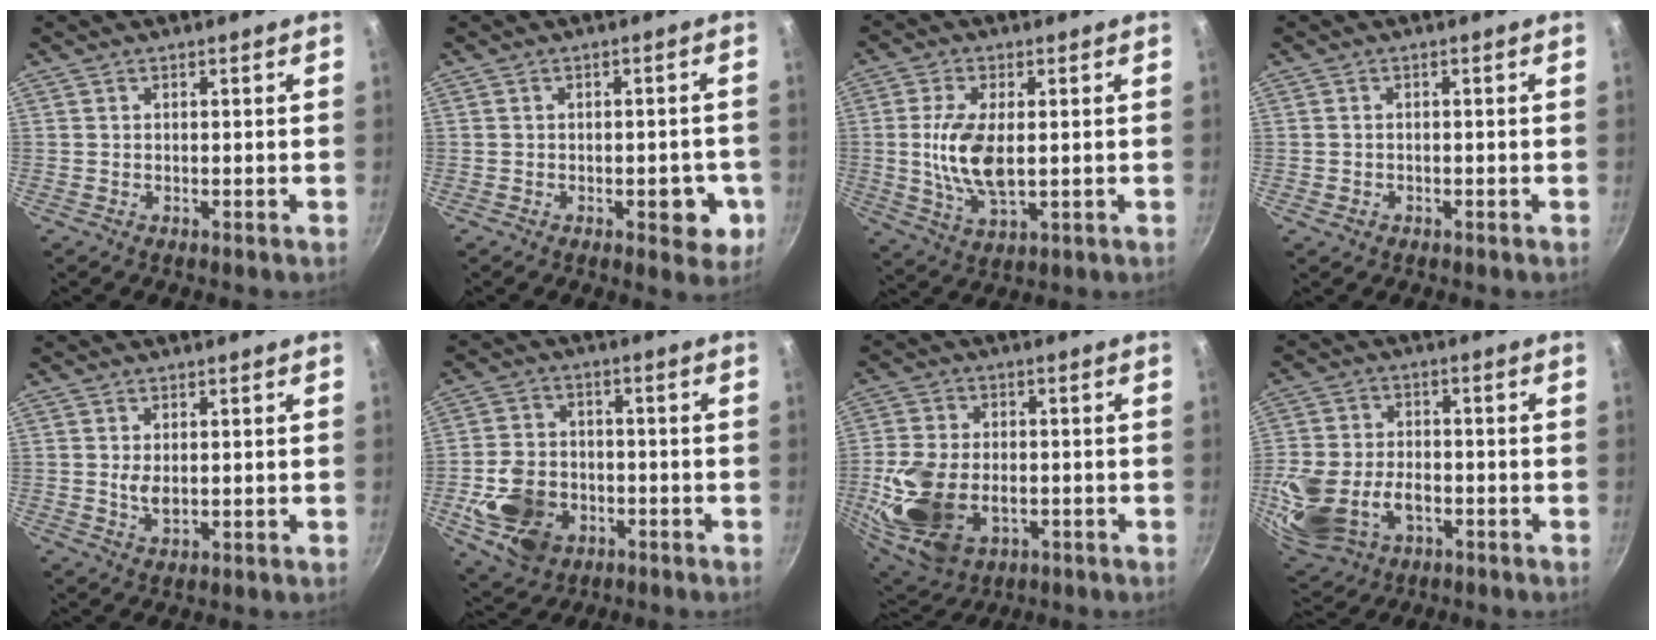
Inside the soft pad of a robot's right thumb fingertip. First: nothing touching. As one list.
[{"total": 6.5, "force": [-1.9, 3.3, 5.3], "torque": [-0.040, 0.010, -0.022]}, {"total": 10.5, "force": [0.4, 5.0, 9.2], "torque": [-0.184, -0.009, 0.010]}, {"total": 1.3, "force": [-0.5, 1.0, 0.5], "torque": [-0.008, 0.001, -0.007]}, {"total": 3.0, "force": [0.4, 1.6, 2.5], "torque": [-0.045, -0.006, 0.011]}, {"total": 12.9, "force": [-3.9, 9.7, 7.6], "torque": [-0.128, 0.019, -0.063]}, {"total": 16.7, "force": [-3.1, 11.2, 12.1], "torque": [-0.243, 0.005, -0.042]}, {"total": 17.1, "force": [-4.4, 11.8, 11.5], "torque": [-0.242, 0.021, -0.071]}]